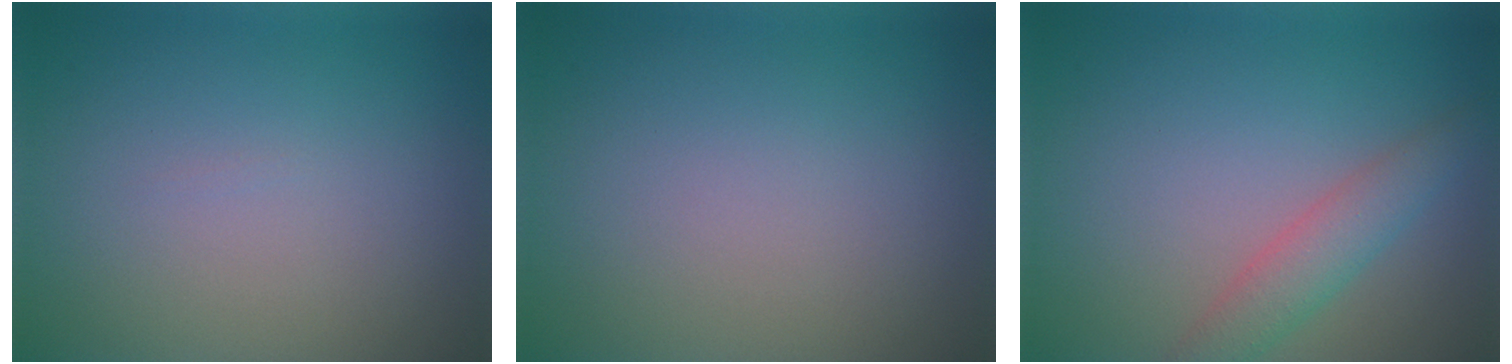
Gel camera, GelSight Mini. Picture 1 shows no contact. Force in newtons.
{"total": 0.0}
{"total": 2.9, "press": 2.9, "slide": 0.1}